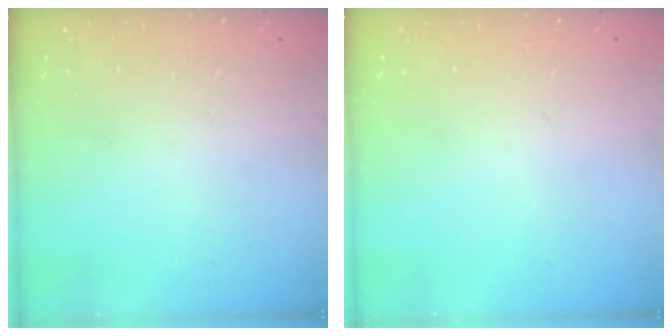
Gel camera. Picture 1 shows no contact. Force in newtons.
{"total": 0.0}